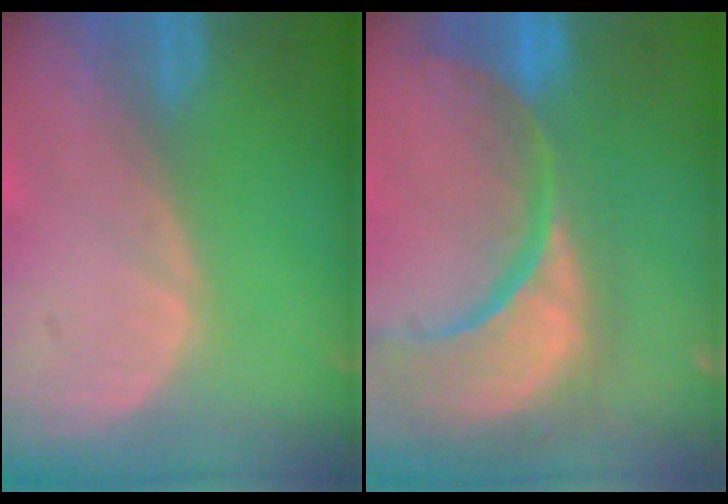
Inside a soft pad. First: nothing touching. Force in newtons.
{"total": 15.4, "press": 12.1, "slide": 9.6}